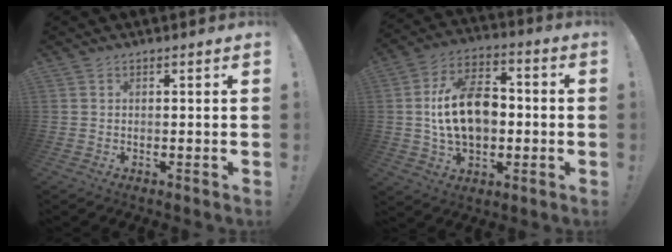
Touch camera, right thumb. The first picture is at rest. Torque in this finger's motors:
{"motor_torque": [1.99, 1.91, 0.25, 0.03, 0.11]}